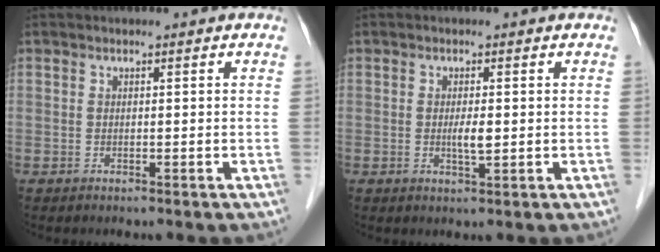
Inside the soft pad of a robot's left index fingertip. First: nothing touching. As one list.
[{"total": 2.1, "force": [0.0, 0.4, 2.1], "torque": [-0.042, -0.002, 0.001]}]